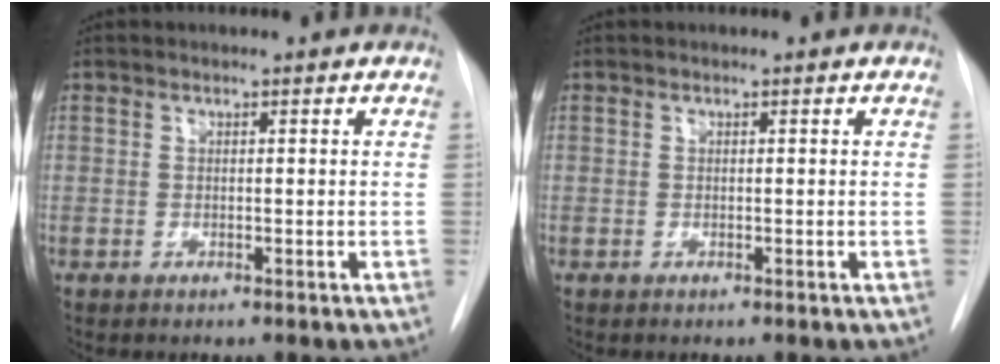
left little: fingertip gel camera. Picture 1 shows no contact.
{"total": 0.0}